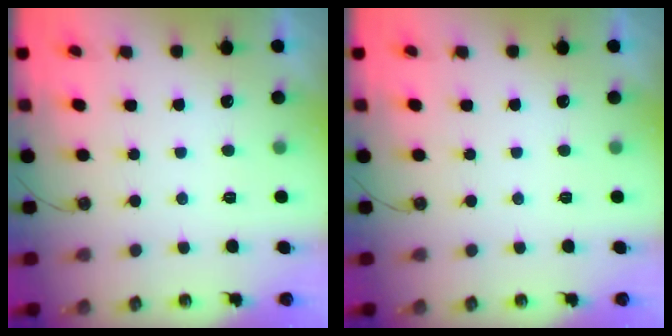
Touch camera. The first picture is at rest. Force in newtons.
{"total": 0.0}